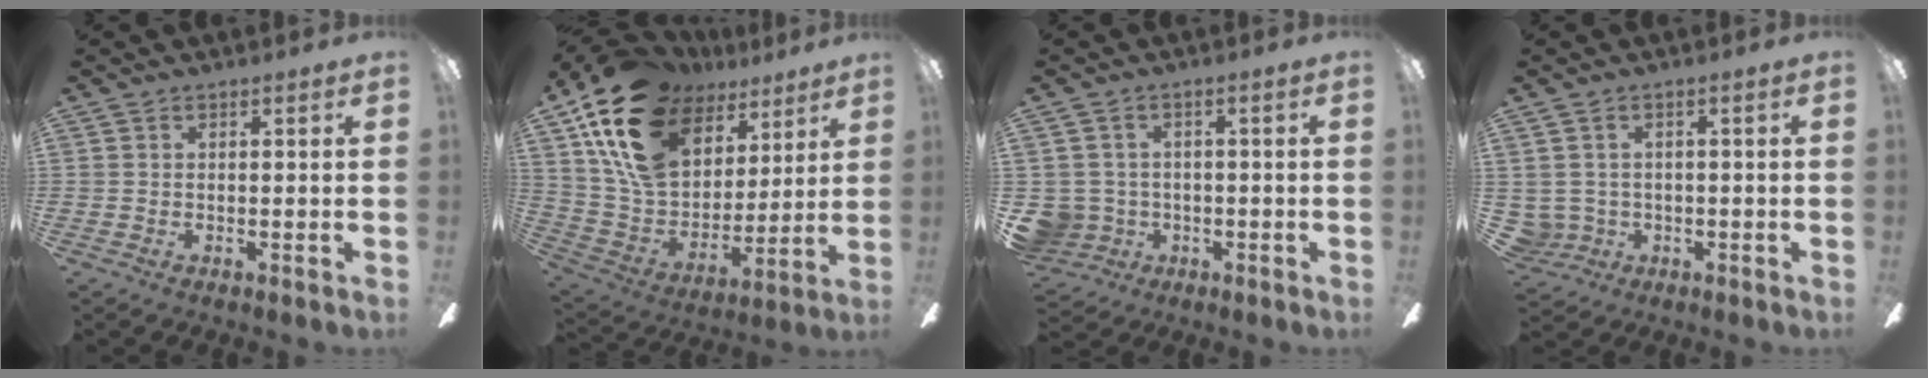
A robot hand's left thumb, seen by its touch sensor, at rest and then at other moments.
{"total": 21.4, "force": [11.9, 13.7, 11.4], "torque": [-0.224, -0.059, 0.218]}
{"total": 5.7, "force": [-0.9, 5.6, 0.9], "torque": [-0.056, 0.003, -0.015]}
{"total": 3.6, "force": [-0.3, 3.6, 0.5], "torque": [-0.032, 0.001, -0.007]}